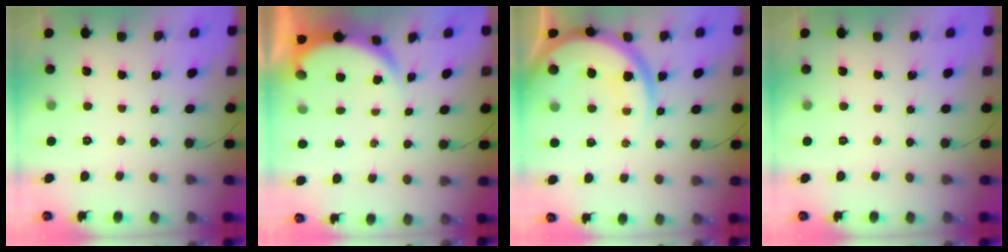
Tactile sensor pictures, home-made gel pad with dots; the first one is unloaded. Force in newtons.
{"total": 4.0, "press": 3.9, "slide": 0.6}
{"total": 14.3, "press": 14.2, "slide": 1.5}
{"total": 0.0}